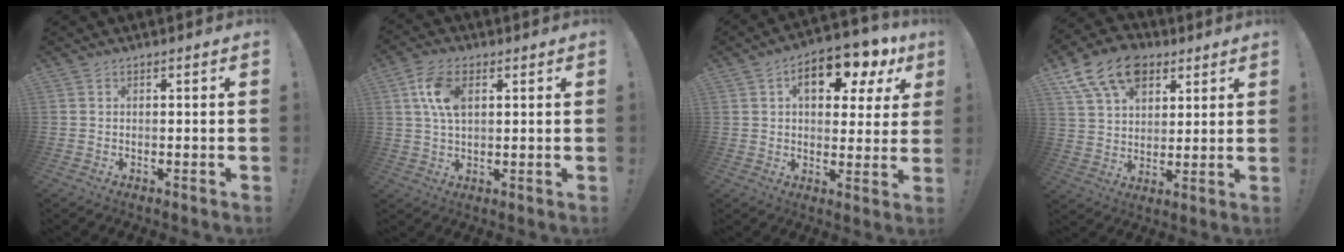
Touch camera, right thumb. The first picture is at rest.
{"total": 9.1, "force": [2.7, 5.2, 6.9], "torque": [-0.134, 0.003, 0.050]}
{"total": 13.5, "force": [6.0, 6.6, 10.1], "torque": [-0.148, -0.022, 0.099]}
{"total": 15.6, "force": [8.2, 10.6, 7.9], "torque": [-0.134, -0.035, 0.157]}